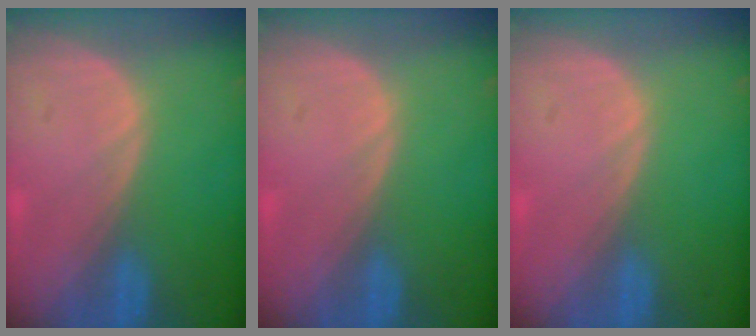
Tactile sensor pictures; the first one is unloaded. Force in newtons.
{"total": 0.0}
{"total": 0.0}